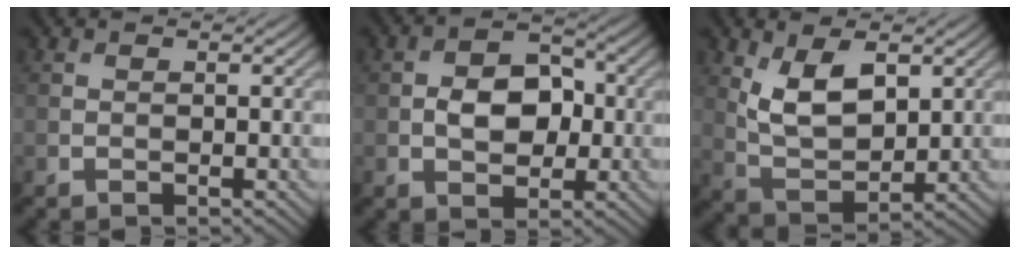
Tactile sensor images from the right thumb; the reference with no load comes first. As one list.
[{"total": 5.8, "force": [-0.3, 4.0, 4.2], "torque": [-0.066, 0.002, -0.009]}, {"total": 7.9, "force": [2.9, 4.1, 6.1], "torque": [-0.123, -0.007, 0.058]}]